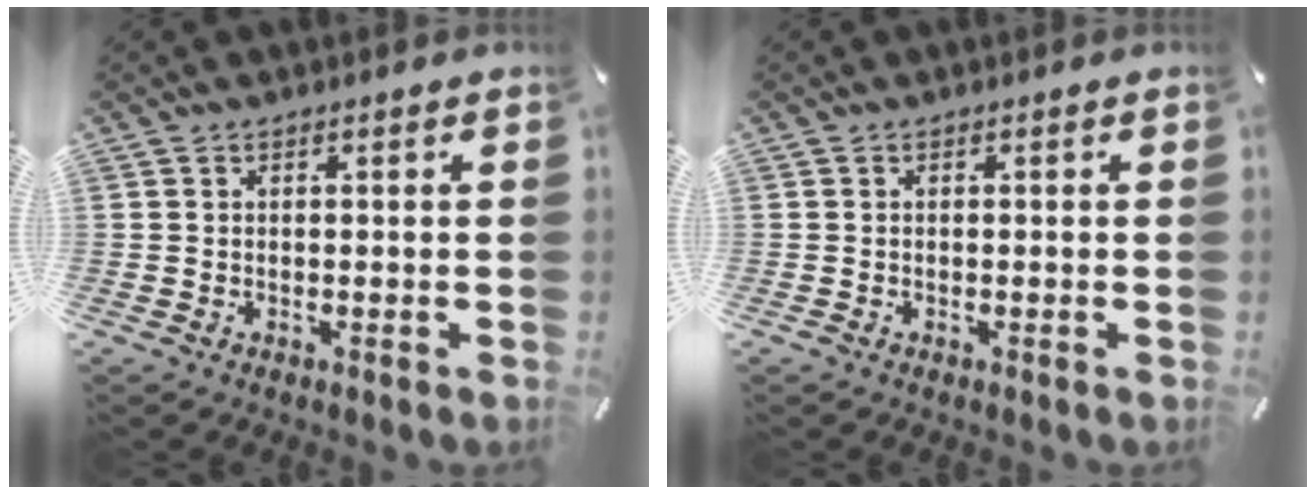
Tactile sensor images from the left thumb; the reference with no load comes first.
{"total": 0.0}